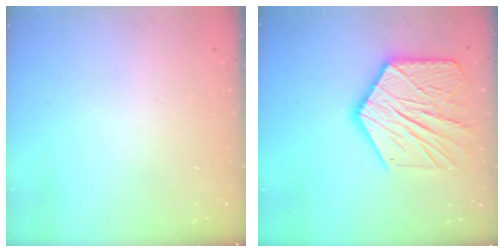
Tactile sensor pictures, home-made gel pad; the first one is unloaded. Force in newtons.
{"total": 21.0, "press": 21.0, "slide": 1.7}